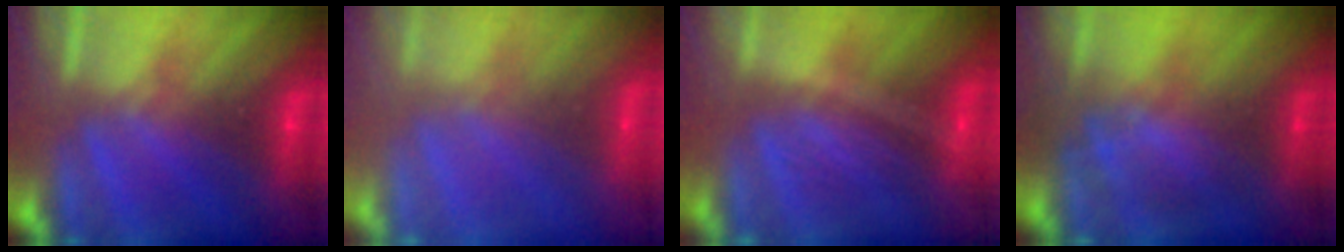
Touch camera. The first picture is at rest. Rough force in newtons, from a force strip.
{"total": 9.6}
{"total": 1.9}
{"total": 2.9}